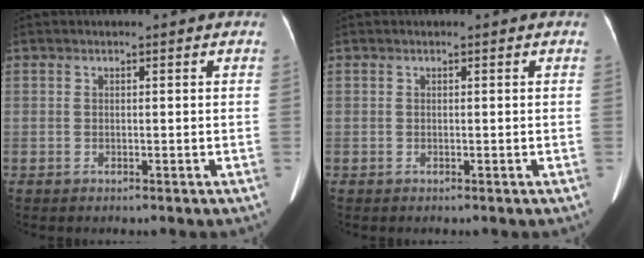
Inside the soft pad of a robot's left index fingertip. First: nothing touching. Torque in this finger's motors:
{"motor_torque": [-0.02, -0.01, 0.00, 0.00]}